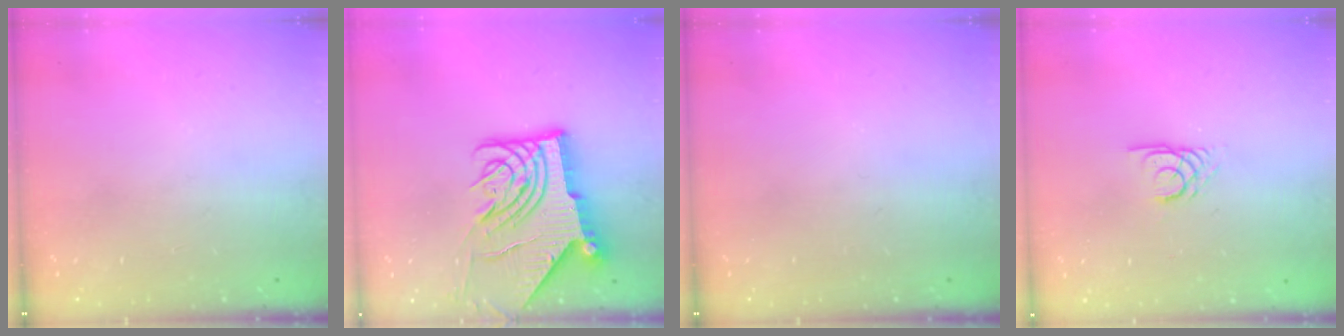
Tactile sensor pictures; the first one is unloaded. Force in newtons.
{"total": 14.7, "press": 14.6, "slide": 1.7}
{"total": 0.0}
{"total": 2.7, "press": 2.7, "slide": 0.1}